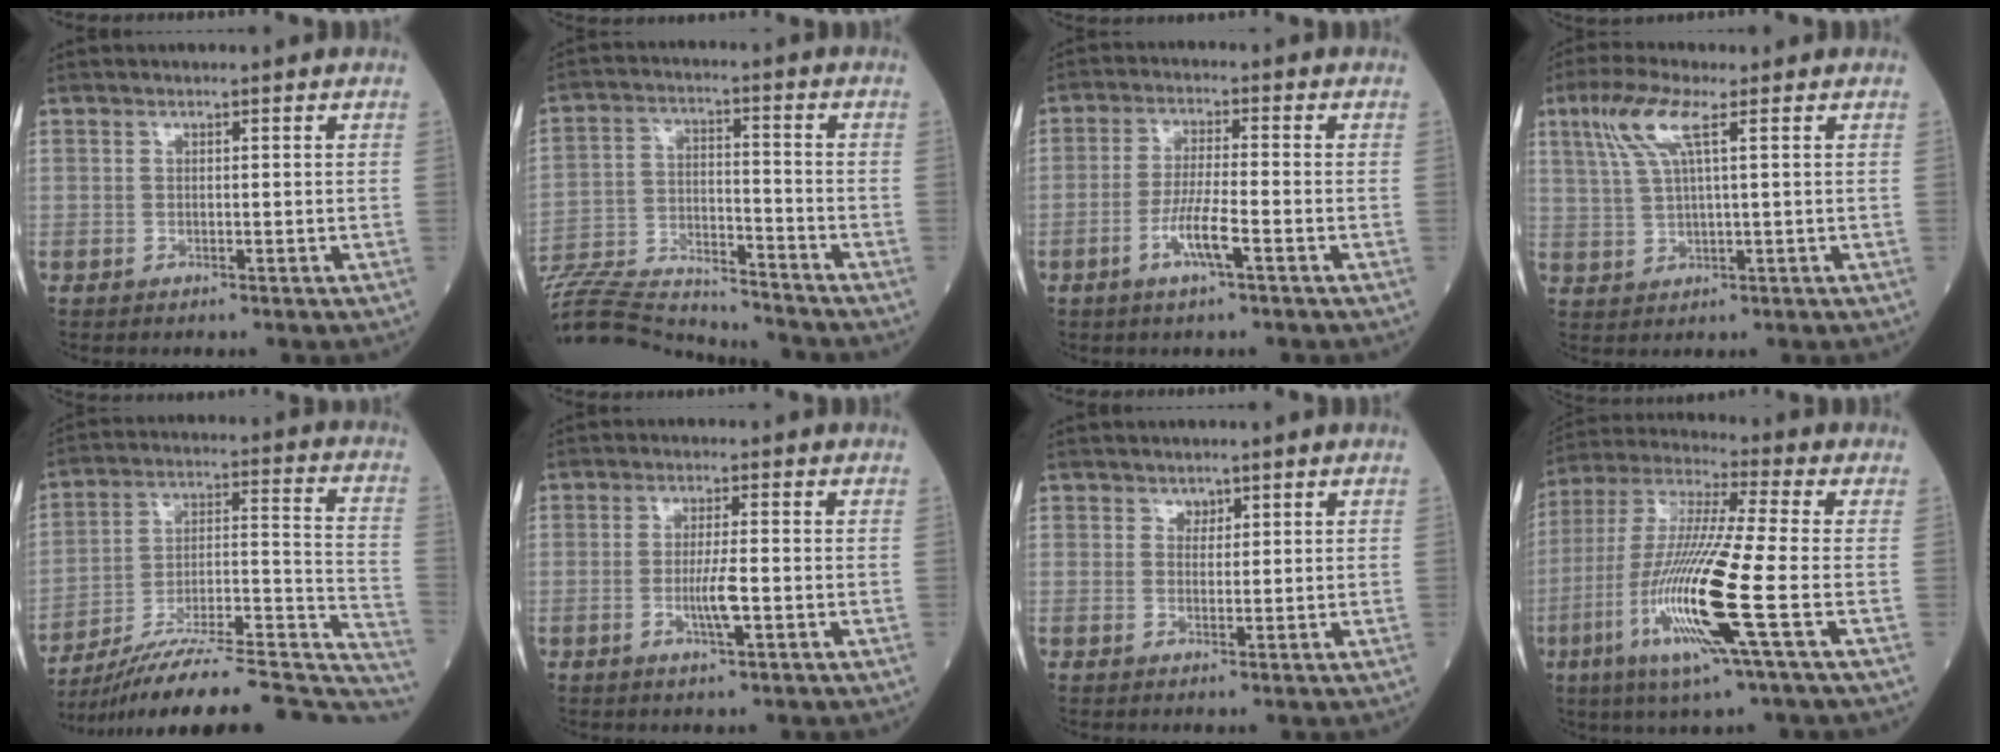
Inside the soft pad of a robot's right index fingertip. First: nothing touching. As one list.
[{"total": 21.1, "force": [-20.1, 2.5, 5.8], "torque": [-0.150, -0.010, -0.324]}, {"total": 5.6, "force": [-2.4, 0.2, 5.0], "torque": [-0.100, -0.006, -0.047]}, {"total": 6.5, "force": [3.0, 0.7, 5.8], "torque": [-0.134, 0.014, 0.064]}, {"total": 28.5, "force": [-24.9, 3.1, 13.4], "torque": [-0.131, 0.008, -0.361]}, {"total": 3.9, "force": [-1.0, 0.1, 3.7], "torque": [-0.075, -0.005, -0.016]}, {"total": 1.4, "force": [1.0, 0.8, 0.3], "torque": [-0.003, -0.001, 0.018]}, {"total": 17.4, "force": [-5.1, -0.2, 16.6], "torque": [-0.350, -0.019, -0.104]}]